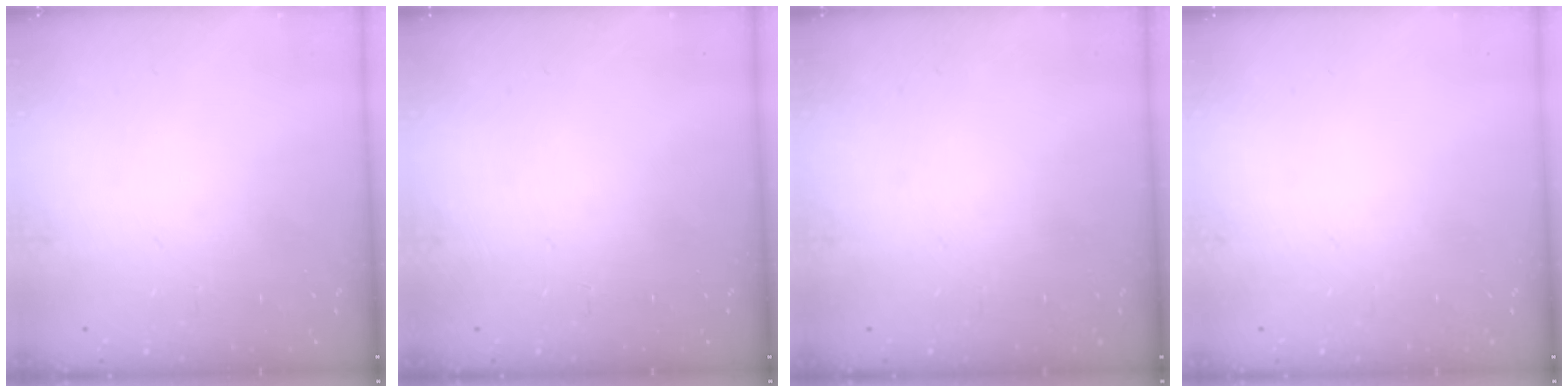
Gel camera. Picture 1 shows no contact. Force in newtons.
{"total": 0.0}
{"total": 0.0}
{"total": 0.0}